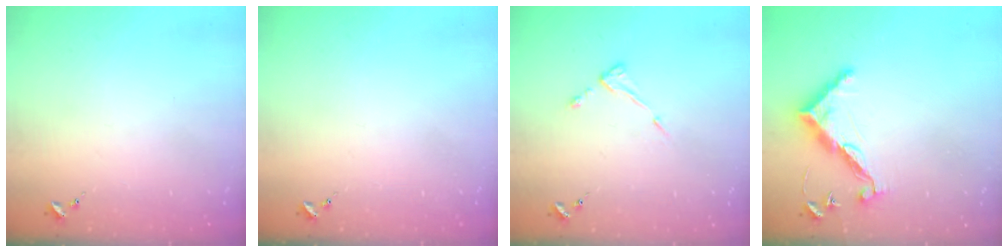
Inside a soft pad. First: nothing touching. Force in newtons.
{"total": 0.0}
{"total": 5.2, "press": 5.1, "slide": 0.6}
{"total": 10.6, "press": 10.6, "slide": 0.4}